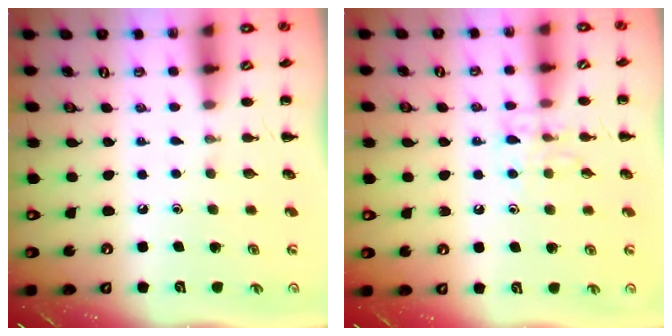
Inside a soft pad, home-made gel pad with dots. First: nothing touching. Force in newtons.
{"total": 7.7, "press": 7.6, "slide": 0.4}